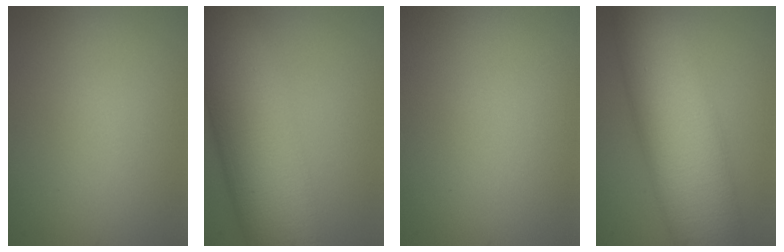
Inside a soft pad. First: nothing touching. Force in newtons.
{"total": 12.1, "press": 12.1, "slide": 0.4}
{"total": 0.0}
{"total": 12.7, "press": 12.7, "slide": 0.3}